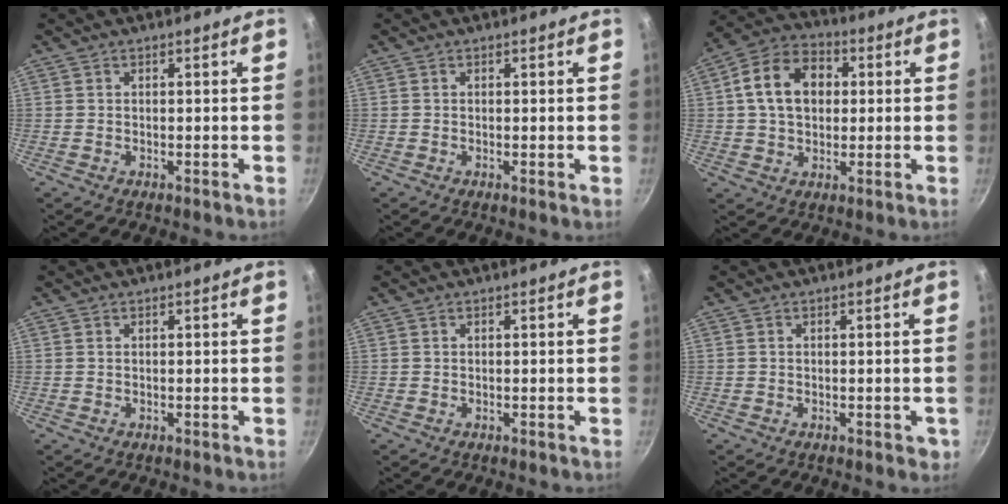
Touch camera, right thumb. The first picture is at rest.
{"total": 0.0}
{"total": 12.7, "force": [2.1, 9.3, 8.4], "torque": [-0.117, 0.020, 0.021]}
{"total": 0.0}
{"total": 0.0}
{"total": 1.6, "force": [-0.3, 1.1, 1.1], "torque": [-0.006, 0.001, -0.002]}